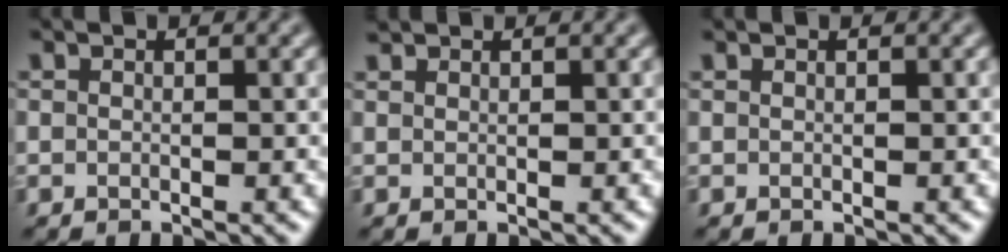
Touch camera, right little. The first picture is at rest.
{"total": 0.7, "force": [0.7, 0.1, 0.0], "torque": [0.000, 0.003, 0.013]}
{"total": 0.0}